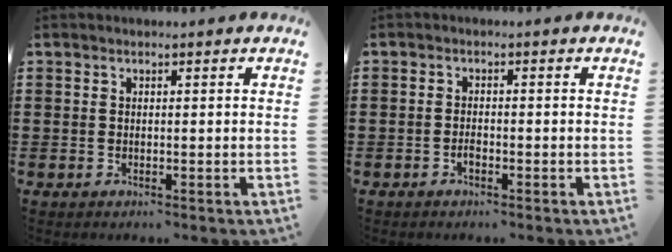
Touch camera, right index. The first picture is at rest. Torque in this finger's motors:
{"motor_torque": [1.03, 1.11, 0.12, 0.01]}